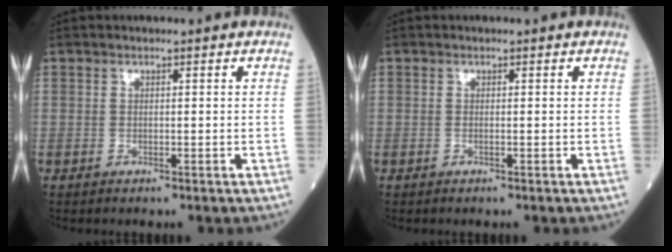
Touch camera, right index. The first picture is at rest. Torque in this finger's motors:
{"motor_torque": [-0.09, 0.03, 0.05, 0.01]}